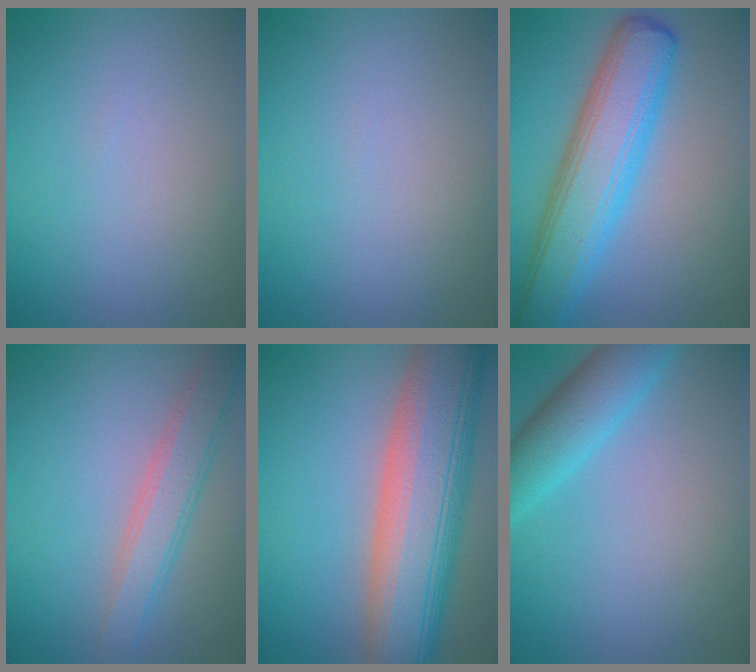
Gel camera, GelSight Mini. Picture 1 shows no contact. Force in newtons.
{"total": 0.0}
{"total": 8.0, "press": 8.0, "slide": 0.2}
{"total": 4.0, "press": 4.0, "slide": 0.1}
{"total": 13.7, "press": 13.7, "slide": 0.7}
{"total": 4.9, "press": 4.9, "slide": 0.3}